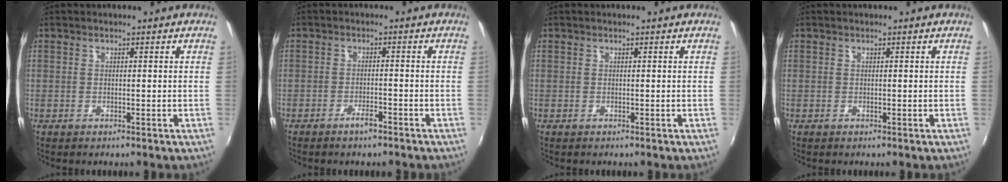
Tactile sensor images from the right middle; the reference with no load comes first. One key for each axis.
{"total": 2.6, "fx": -2.1, "fy": 0.6, "fz": 1.4, "tx": -0.036, "ty": -0.001, "tz": -0.037}
{"total": 0.0}
{"total": 0.0}